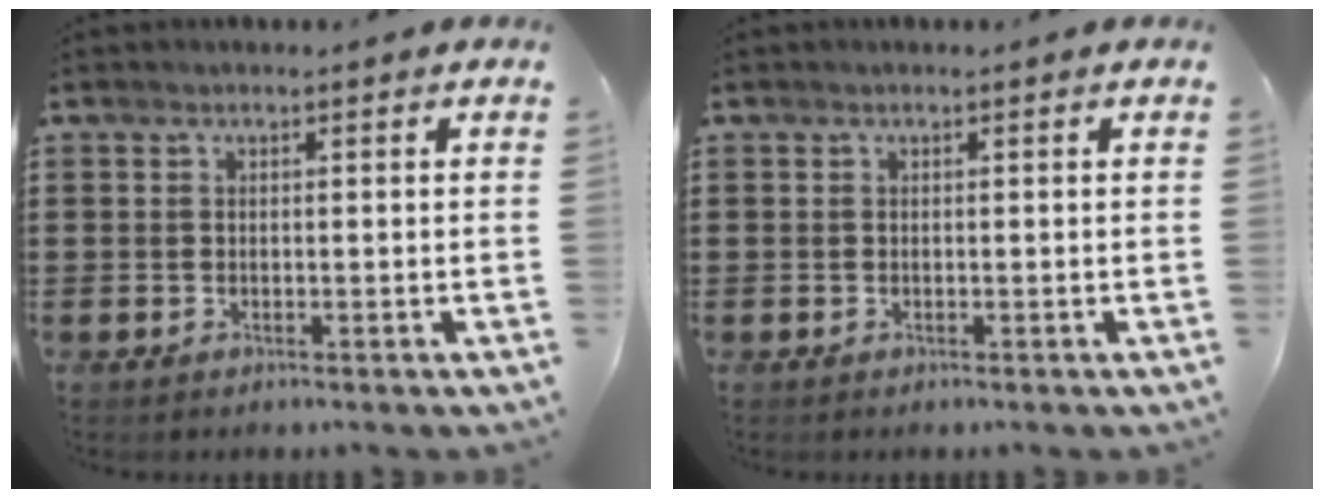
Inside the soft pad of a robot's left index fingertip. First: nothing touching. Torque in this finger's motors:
{"motor_torque": [0.00, 0.00, -0.01, 0.01]}